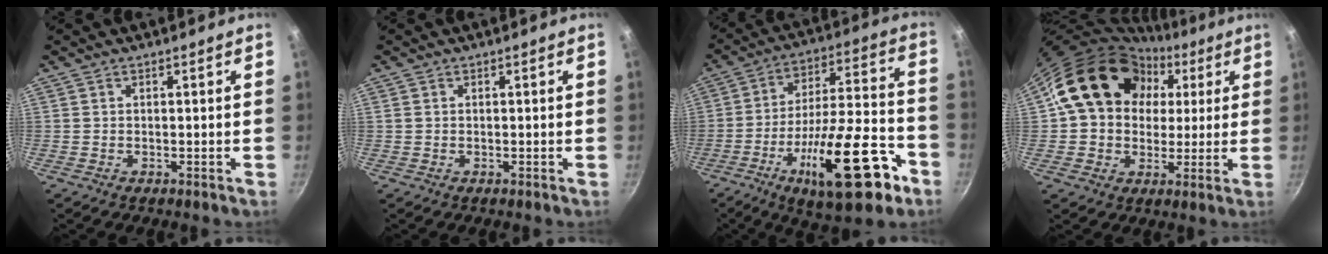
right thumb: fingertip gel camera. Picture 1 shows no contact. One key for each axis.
{"total": 0.0}
{"total": 23.6, "fx": -11.1, "fy": 7.8, "fz": 19.3, "tx": -0.267, "ty": 0.055, "tz": -0.170}
{"total": 17.8, "fx": 5.2, "fy": 14.3, "fz": 9.2, "tx": -0.120, "ty": 0.019, "tz": 0.083}